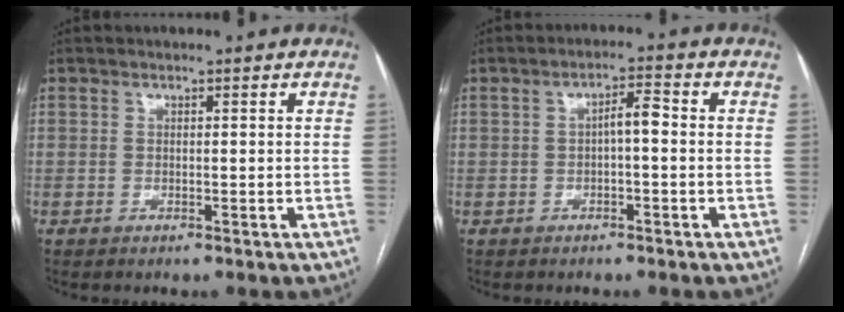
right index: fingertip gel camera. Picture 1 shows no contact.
{"total": 3.1, "force": [-0.3, 0.8, 2.9], "torque": [-0.048, 0.013, -0.004]}